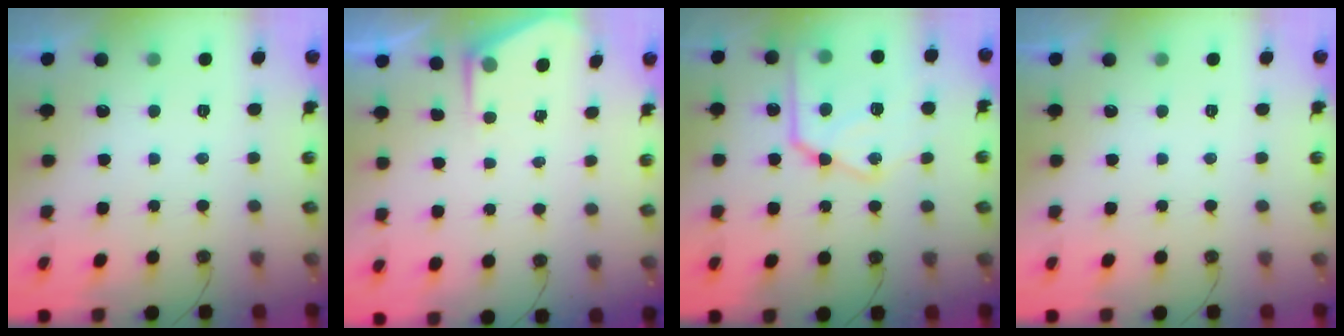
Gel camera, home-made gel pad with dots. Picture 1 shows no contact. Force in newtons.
{"total": 2.5, "press": 2.5, "slide": 0.4}
{"total": 18.3, "press": 18.3, "slide": 1.7}
{"total": 0.0}